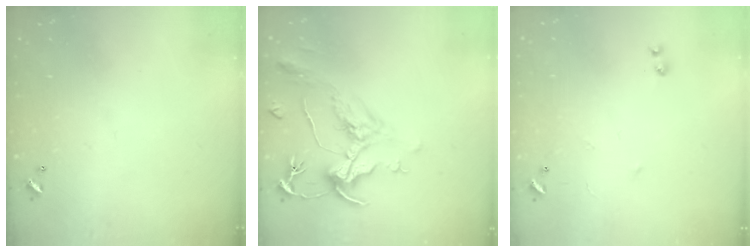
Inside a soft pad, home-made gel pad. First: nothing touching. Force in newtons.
{"total": 2.1, "press": 1.7, "slide": 1.3}
{"total": 6.4, "press": 6.4, "slide": 1.0}